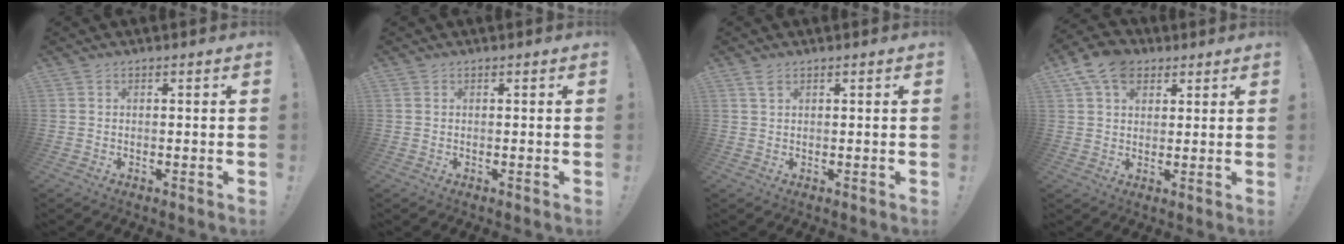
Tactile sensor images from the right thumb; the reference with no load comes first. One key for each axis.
{"total": 0.0}
{"total": 2.2, "fx": 1.4, "fy": 0.9, "fz": 1.5, "tx": -0.023, "ty": -0.003, "tz": 0.024}
{"total": 10.6, "fx": 5.3, "fy": 7.3, "fz": 5.5, "tx": -0.094, "ty": -0.011, "tz": 0.103}